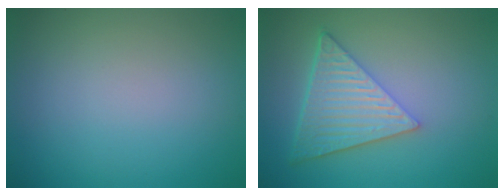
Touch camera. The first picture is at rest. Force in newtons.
{"total": 6.9, "press": 4.9, "slide": 4.8}